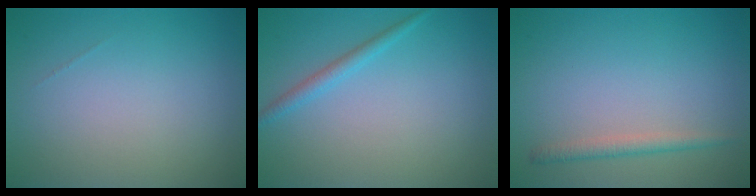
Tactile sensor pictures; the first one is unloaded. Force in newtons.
{"total": 1.5, "press": 1.5, "slide": 0.1}
{"total": 1.6, "press": 1.6, "slide": 0.0}